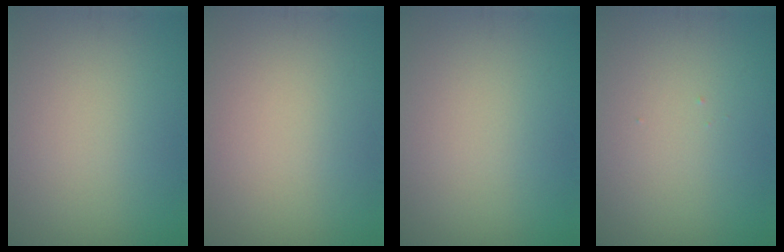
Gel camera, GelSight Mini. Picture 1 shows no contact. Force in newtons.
{"total": 0.0}
{"total": 0.0}
{"total": 0.0}